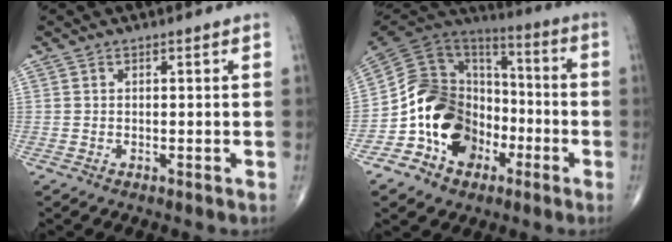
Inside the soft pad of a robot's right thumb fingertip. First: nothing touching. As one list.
[{"total": 18.8, "force": [-6.3, 14.3, 10.5], "torque": [-0.153, 0.078, -0.112]}]